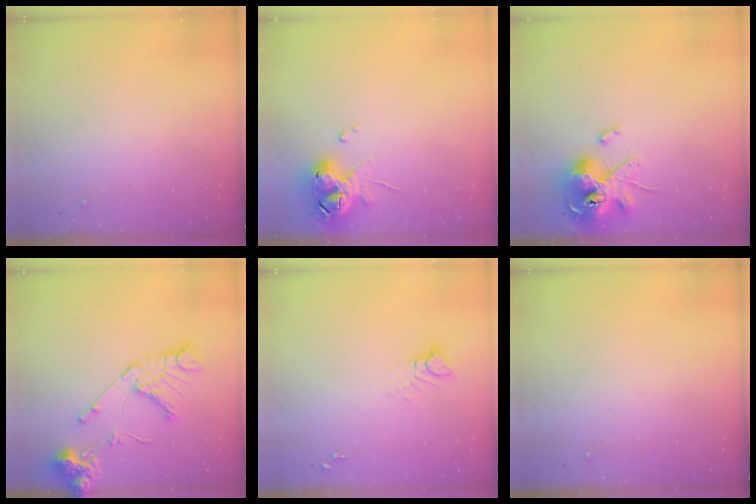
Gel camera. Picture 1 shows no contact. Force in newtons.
{"total": 11.5, "press": 11.4, "slide": 1.5}
{"total": 14.2, "press": 14.0, "slide": 2.0}
{"total": 15.5, "press": 15.4, "slide": 2.0}
{"total": 5.0, "press": 5.0, "slide": 0.2}
{"total": 0.0}